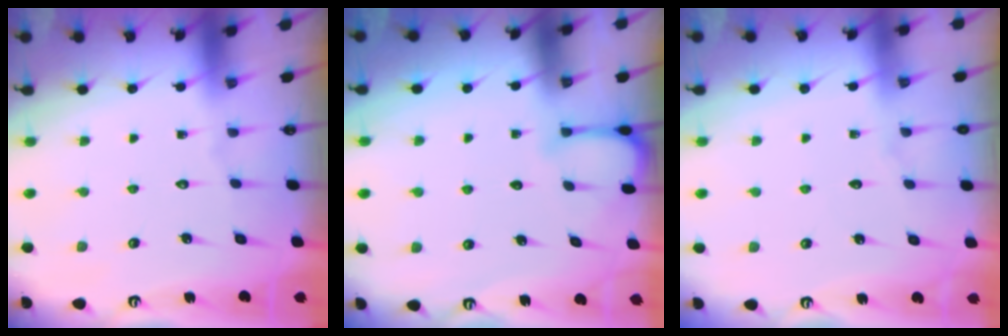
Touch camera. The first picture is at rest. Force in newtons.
{"total": 2.8, "press": 2.8, "slide": 0.1}
{"total": 3.7, "press": 3.6, "slide": 0.5}